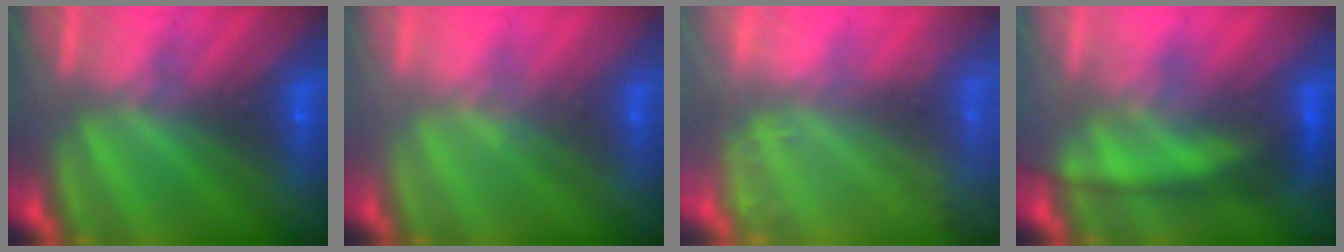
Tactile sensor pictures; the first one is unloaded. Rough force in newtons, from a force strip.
{"total": 2.3}
{"total": 1.8}
{"total": 2.9}